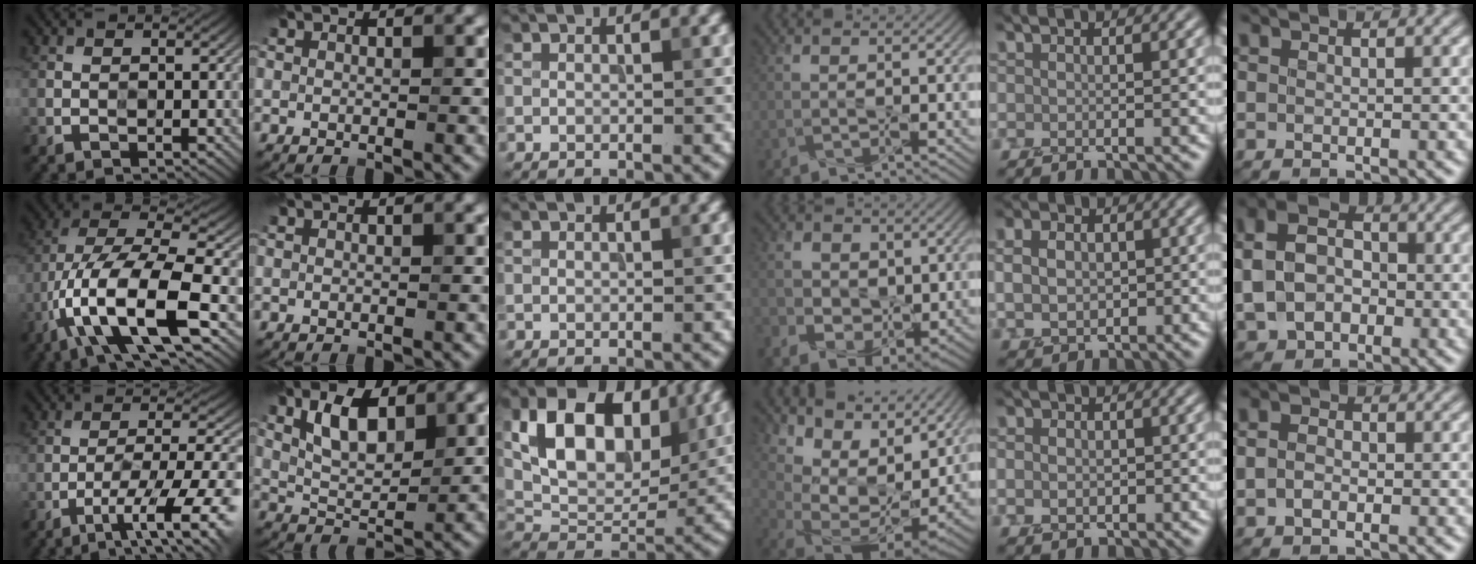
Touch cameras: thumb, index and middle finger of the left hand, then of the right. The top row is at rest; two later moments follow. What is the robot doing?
{"motion": "wipe", "object": "whiteboard"}